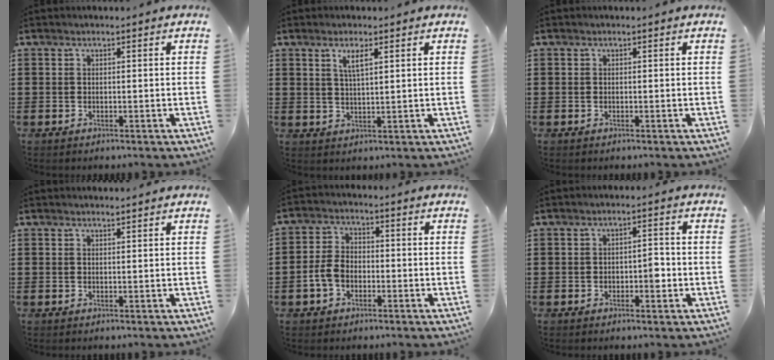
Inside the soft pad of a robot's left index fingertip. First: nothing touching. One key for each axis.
{"total": 3.3, "fx": 1.7, "fy": 0.8, "fz": 2.7, "tx": -0.058, "ty": 0.004, "tz": 0.028}
{"total": 0.0}
{"total": 0.9, "fx": 0.9, "fy": -0.1, "fz": 0.2, "tx": -0.005, "ty": -0.002, "tz": 0.018}
{"total": 4.6, "fx": -1.7, "fy": 3.1, "fz": 3.0, "tx": -0.078, "ty": 0.004, "tz": -0.037}
{"total": 2.7, "fx": -0.7, "fy": 1.3, "fz": 2.3, "tx": -0.036, "ty": 0.001, "tz": -0.016}